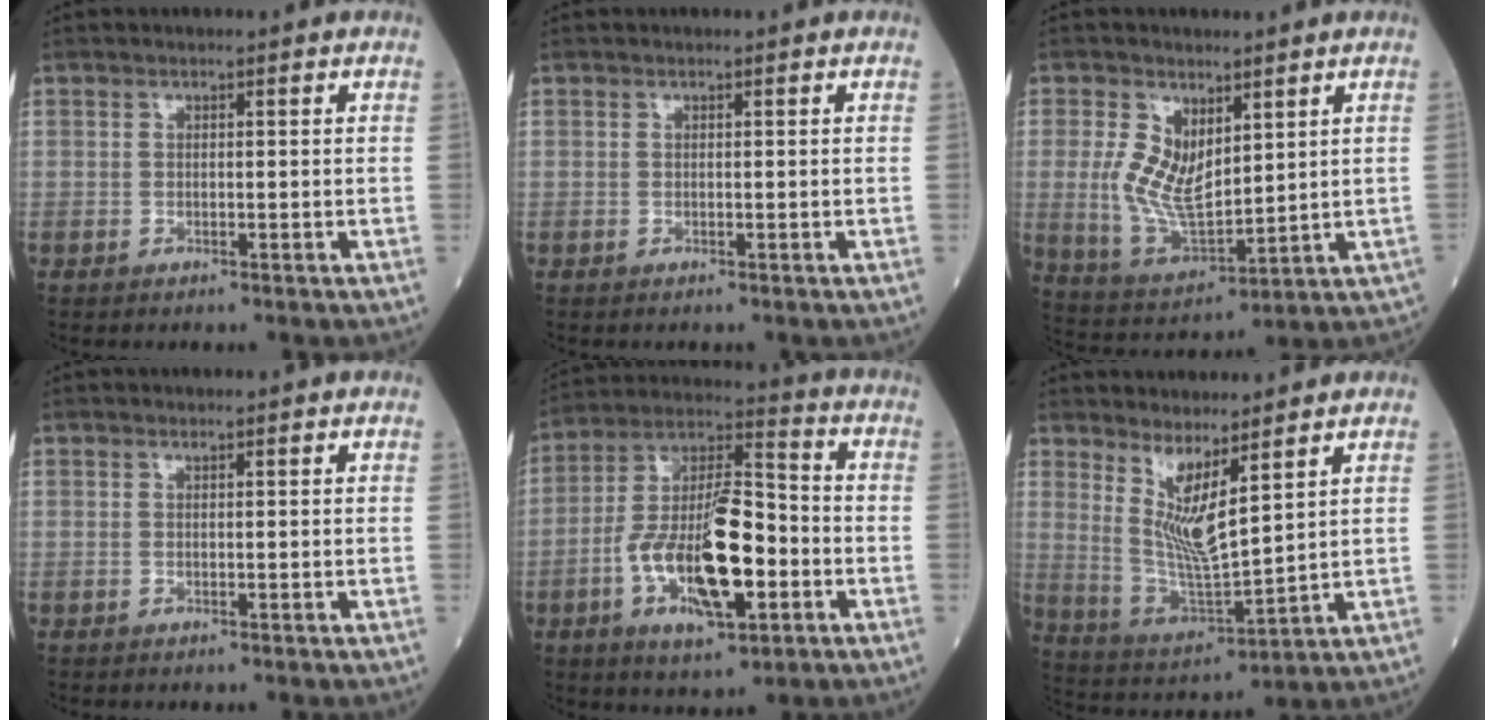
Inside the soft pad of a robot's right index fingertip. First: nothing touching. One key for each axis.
{"total": 0.0}
{"total": 9.6, "fx": 2.2, "fy": 4.8, "fz": 8.0, "tx": -0.165, "ty": 0.000, "tz": 0.058}
{"total": 0.0}
{"total": 16.6, "fx": -4.6, "fy": 5.0, "fz": 15.2, "tx": -0.292, "ty": 0.005, "tz": -0.076}
{"total": 8.1, "fx": 4.1, "fy": 0.7, "fz": 6.9, "tx": -0.143, "ty": -0.027, "tz": 0.092}